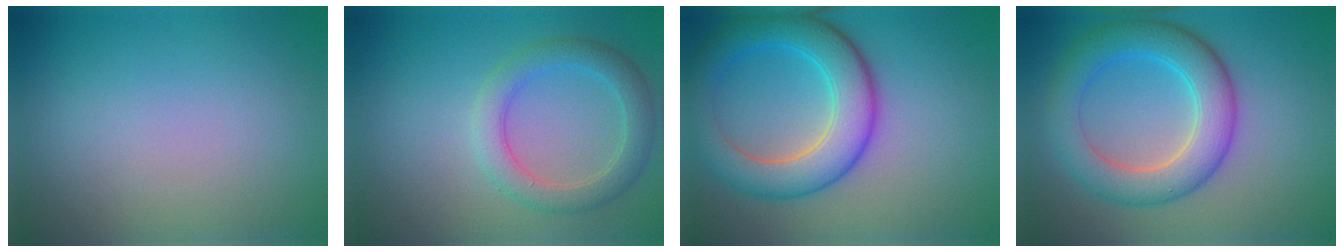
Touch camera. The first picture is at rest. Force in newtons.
{"total": 3.5, "press": 3.5, "slide": 0.3}
{"total": 7.1, "press": 7.1, "slide": 0.3}
{"total": 6.4, "press": 6.4, "slide": 0.0}